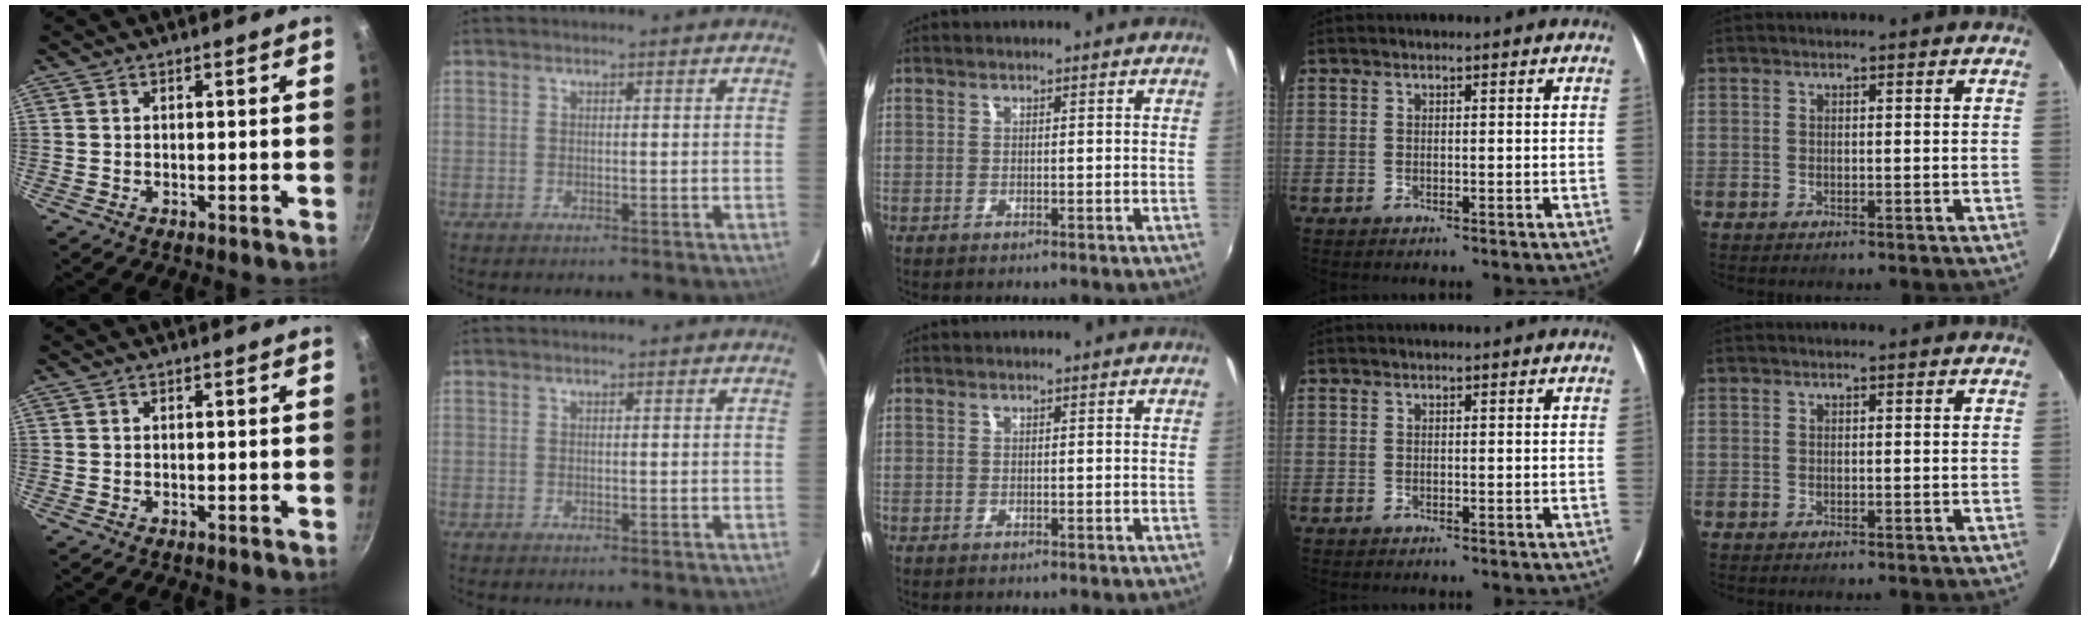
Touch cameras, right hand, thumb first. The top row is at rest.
{}